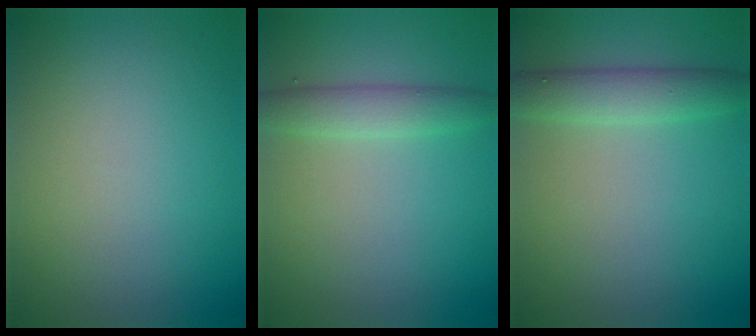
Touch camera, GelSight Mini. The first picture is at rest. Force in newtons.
{"total": 2.5, "press": 2.5, "slide": 0.2}
{"total": 3.1, "press": 3.1, "slide": 0.2}